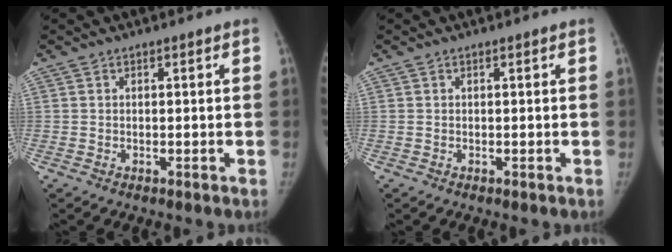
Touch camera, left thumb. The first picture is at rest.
{"total": 0.0}